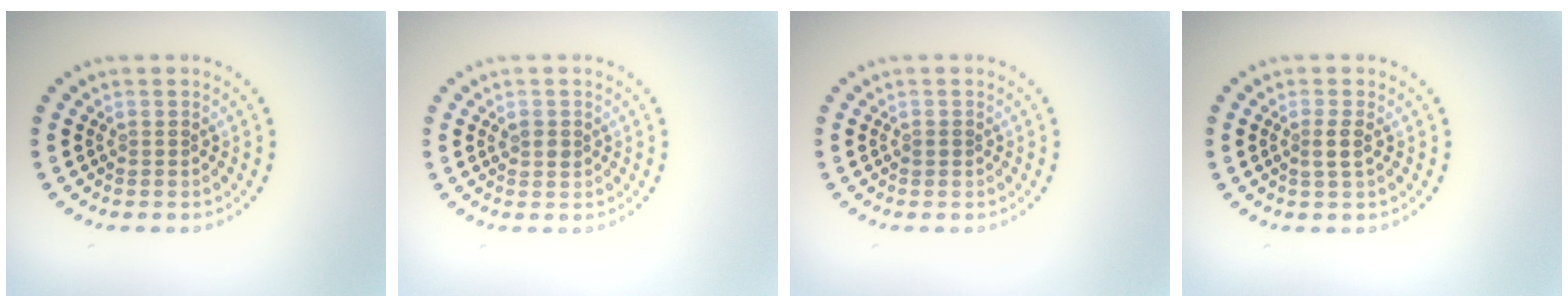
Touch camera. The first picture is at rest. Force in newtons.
{"total": 1.1, "press": 1.1, "slide": 0.1}
{"total": 0.7, "press": 0.7, "slide": 0.1}
{"total": 1.4, "press": 1.1, "slide": 0.8}